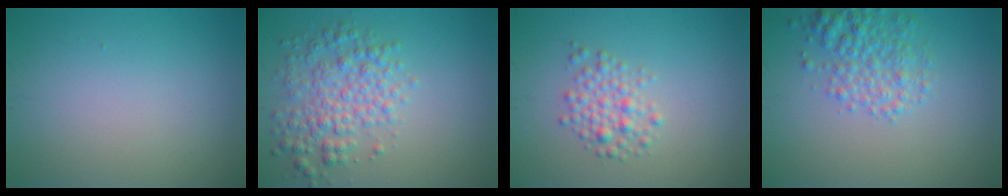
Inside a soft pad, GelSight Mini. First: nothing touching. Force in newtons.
{"total": 4.4, "press": 4.4, "slide": 0.1}
{"total": 2.6, "press": 2.6, "slide": 0.1}
{"total": 3.6, "press": 3.6, "slide": 0.2}